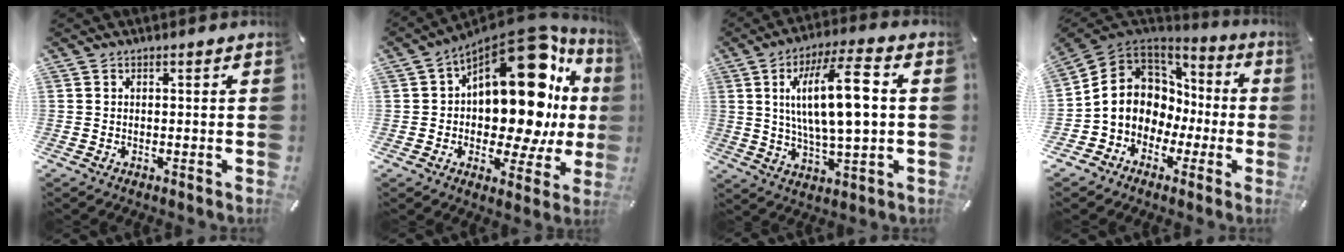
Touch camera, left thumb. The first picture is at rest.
{"total": 22.2, "force": [6.9, 11.5, 17.6], "torque": [-0.244, -0.070, 0.112]}
{"total": 17.2, "force": [2.9, 5.6, 16.0], "torque": [-0.283, 0.002, 0.040]}
{"total": 10.7, "force": [-1.4, 10.2, 3.0], "torque": [-0.070, -0.008, -0.022]}